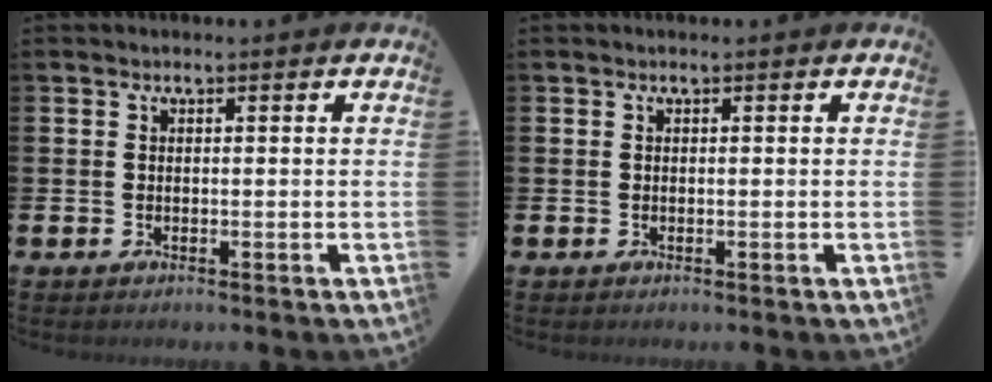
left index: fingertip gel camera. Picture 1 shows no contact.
{"total": 0.0}